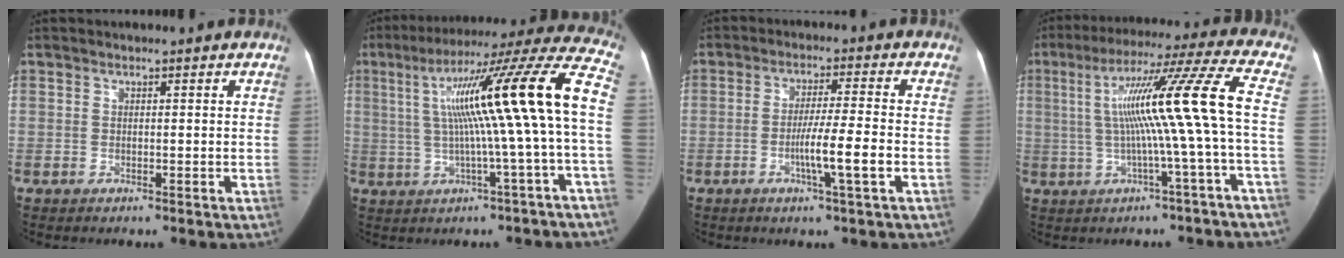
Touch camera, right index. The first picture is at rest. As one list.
[{"total": 20.1, "force": [0.7, -0.5, 20.1], "torque": [-0.298, 0.039, 0.002]}, {"total": 7.4, "force": [-2.4, -0.5, 7.0], "torque": [-0.121, -0.004, -0.044]}, {"total": 14.6, "force": [-0.4, -2.0, 14.5], "torque": [-0.237, 0.024, -0.008]}]